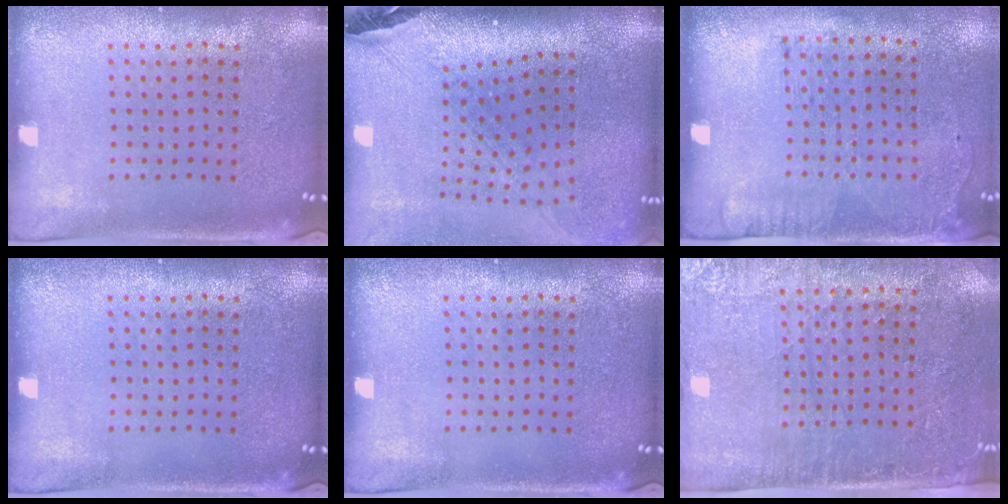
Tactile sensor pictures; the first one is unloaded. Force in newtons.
{"total": 2.8, "press": 2.0, "slide": 1.9}
{"total": 1.8, "press": 1.2, "slide": 1.3}
{"total": 0.0}
{"total": 0.0}
{"total": 2.9, "press": 2.5, "slide": 1.5}